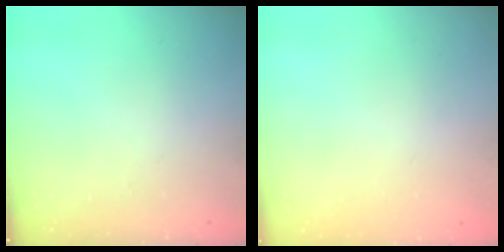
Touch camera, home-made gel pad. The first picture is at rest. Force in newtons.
{"total": 2.0, "press": 2.0, "slide": 0.1}